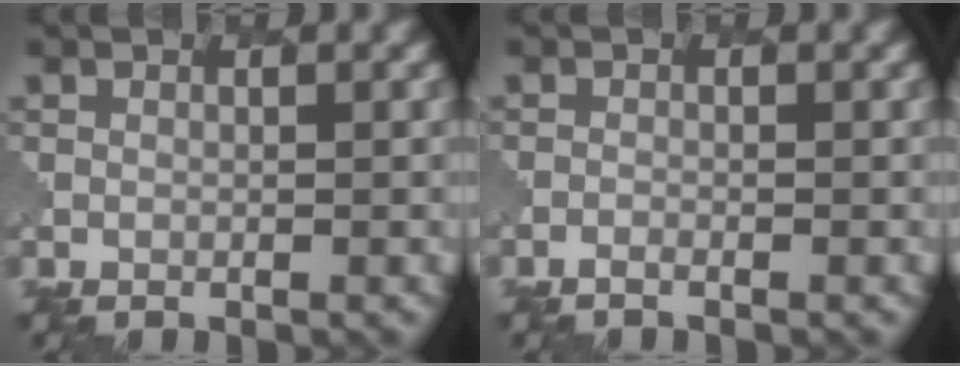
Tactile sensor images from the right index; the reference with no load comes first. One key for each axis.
{"total": 0.6, "fx": -0.6, "fy": 0.2, "fz": 0.2, "tx": -0.001, "ty": -0.002, "tz": -0.015}